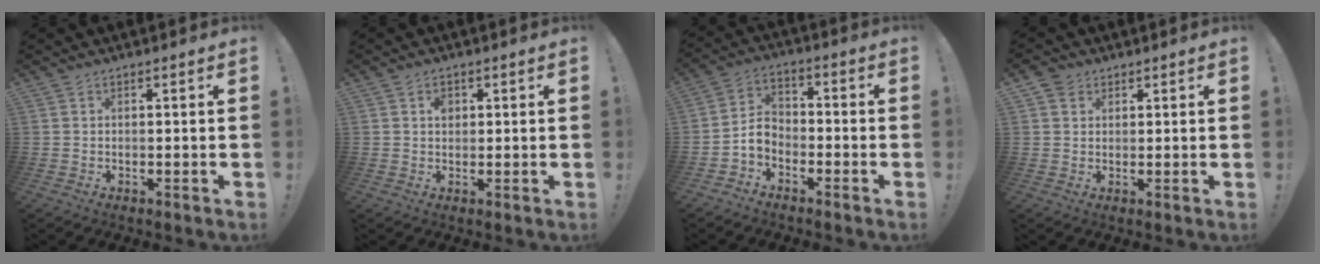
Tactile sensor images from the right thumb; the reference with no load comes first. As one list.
[{"total": 2.2, "force": [0.4, 1.8, 1.3], "torque": [-0.007, -0.003, 0.002]}, {"total": 6.4, "force": [-3.7, 4.4, 2.8], "torque": [-0.055, 0.018, -0.067]}, {"total": 3.1, "force": [1.9, 2.5, 0.4], "torque": [-0.006, -0.005, 0.034]}]